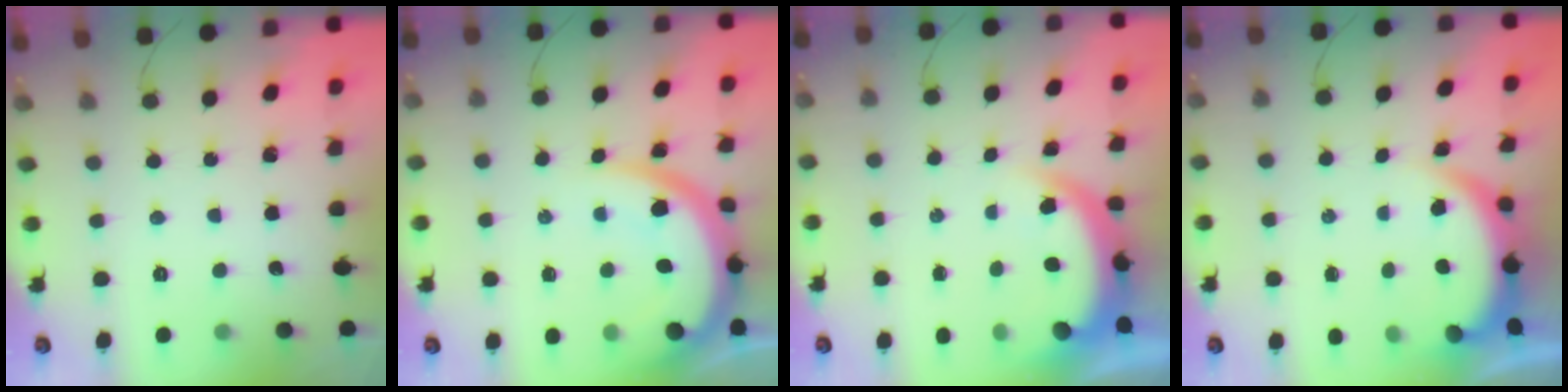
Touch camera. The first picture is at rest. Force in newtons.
{"total": 12.2, "press": 12.1, "slide": 1.1}
{"total": 5.1, "press": 5.1, "slide": 0.3}
{"total": 4.4, "press": 4.4, "slide": 0.0}